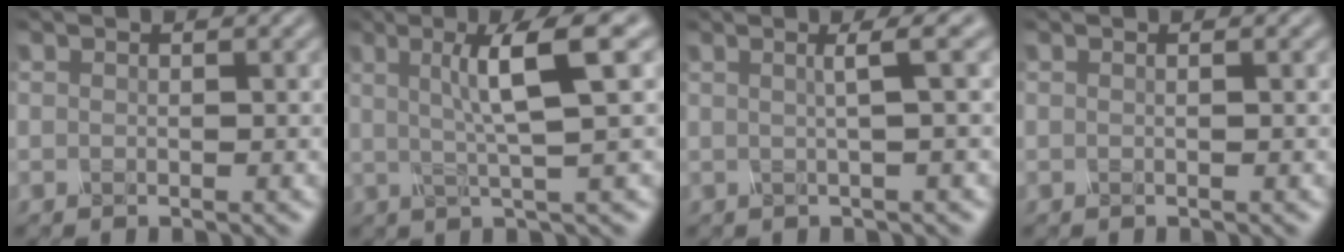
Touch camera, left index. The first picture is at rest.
{"total": 6.4, "force": [1.7, 0.9, 6.1], "torque": [-0.097, 0.012, 0.029]}
{"total": 3.4, "force": [0.7, 0.6, 3.3], "torque": [-0.044, 0.015, 0.003]}
{"total": 0.7, "force": [0.1, 0.3, 0.6], "torque": [-0.003, 0.003, -0.004]}